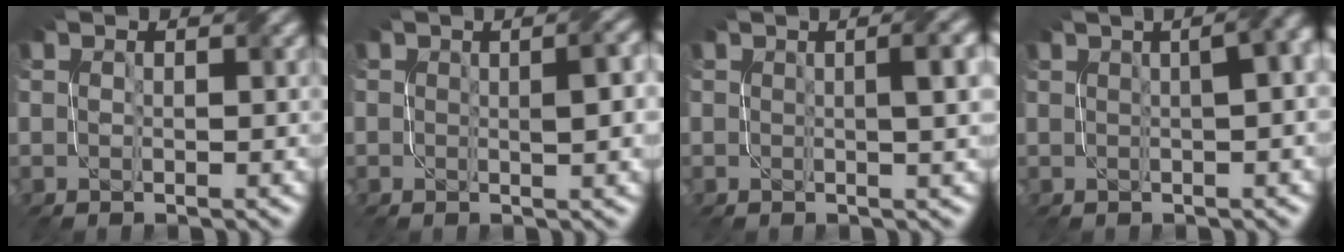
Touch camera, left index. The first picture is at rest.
{"total": 2.2, "force": [0.0, 0.4, 2.1], "torque": [-0.023, 0.007, 0.002]}
{"total": 3.3, "force": [0.4, 0.9, 3.1], "torque": [-0.029, 0.016, 0.005]}
{"total": 12.5, "force": [3.5, 6.6, 10.1], "torque": [-0.020, 0.070, 0.002]}